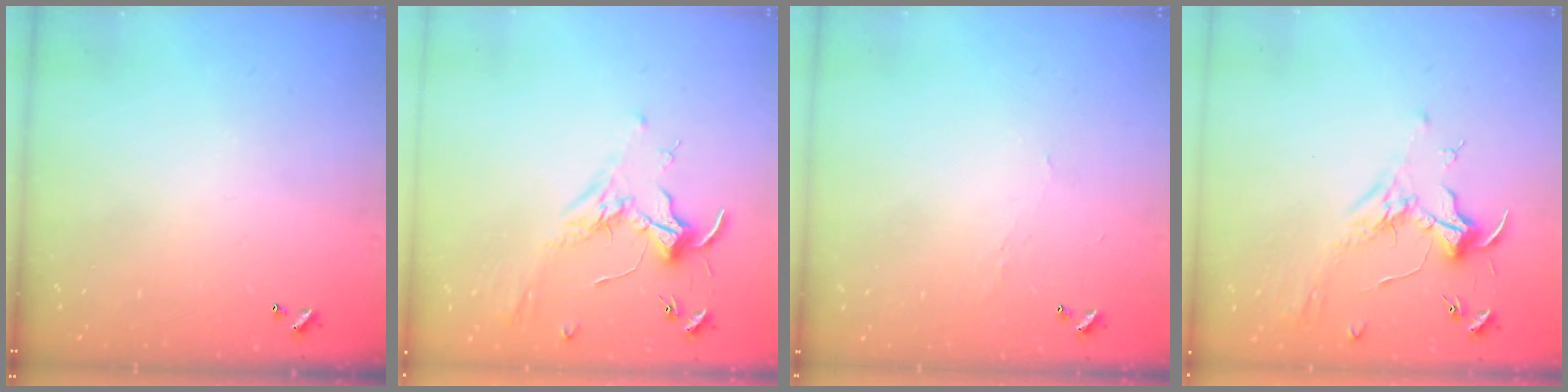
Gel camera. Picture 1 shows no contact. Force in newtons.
{"total": 1.8, "press": 1.6, "slide": 0.7}
{"total": 0.8, "press": 0.7, "slide": 0.4}
{"total": 1.8, "press": 1.7, "slide": 0.8}